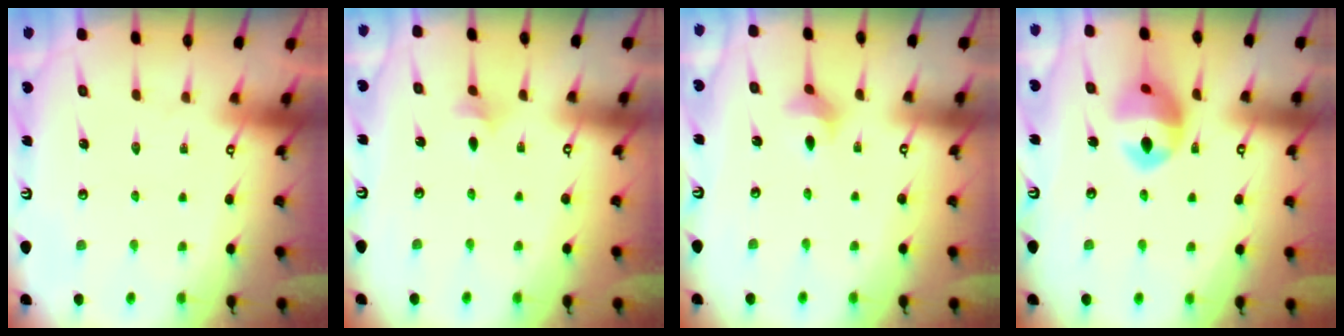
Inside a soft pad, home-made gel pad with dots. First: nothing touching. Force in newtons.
{"total": 2.9, "press": 2.8, "slide": 0.7}
{"total": 2.8, "press": 2.8, "slide": 0.2}
{"total": 12.3, "press": 12.1, "slide": 2.1}